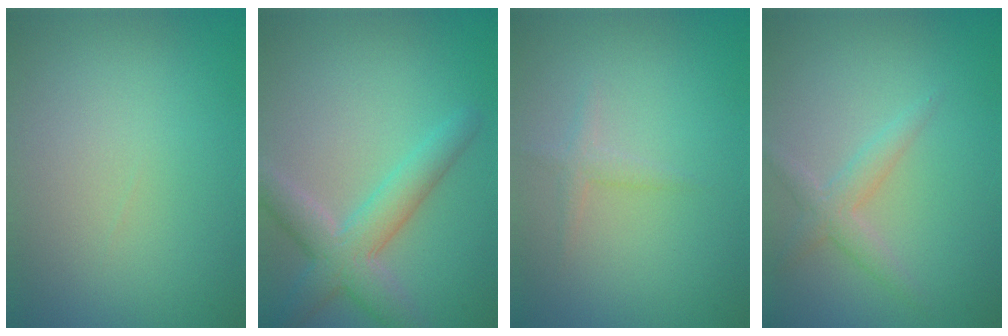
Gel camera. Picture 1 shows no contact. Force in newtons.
{"total": 4.9, "press": 4.9, "slide": 0.3}
{"total": 1.1, "press": 1.1, "slide": 0.1}
{"total": 2.1, "press": 2.1, "slide": 0.1}